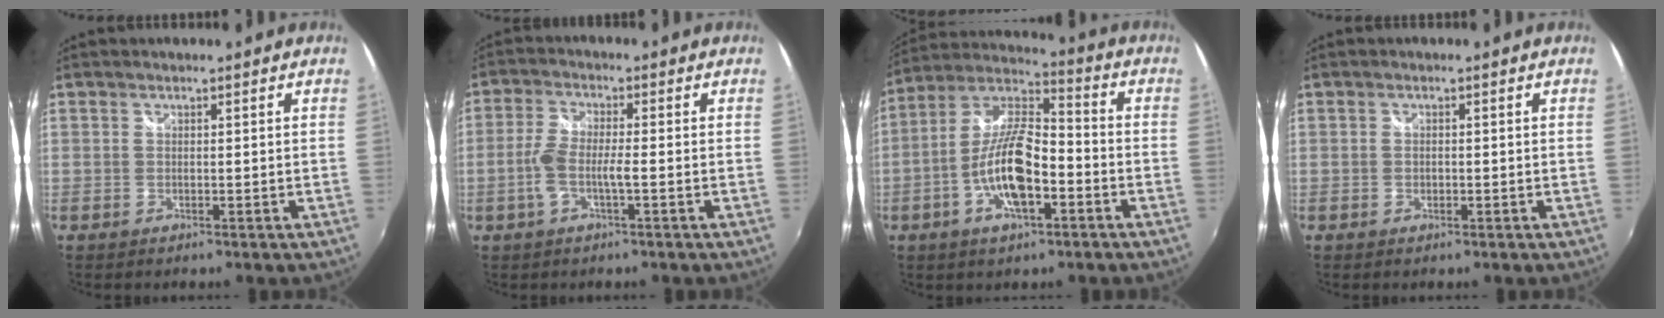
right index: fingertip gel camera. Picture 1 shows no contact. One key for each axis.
{"total": 5.7, "fx": -1.7, "fy": 1.0, "fz": 5.3, "tx": -0.117, "ty": 0.002, "tz": -0.033}
{"total": 14.1, "fx": -4.8, "fy": 5.1, "fz": 12.2, "tx": -0.249, "ty": 0.001, "tz": -0.090}
{"total": 0.9, "fx": -0.3, "fy": 0.7, "fz": 0.4, "tx": -0.006, "ty": 0.000, "tz": -0.005}